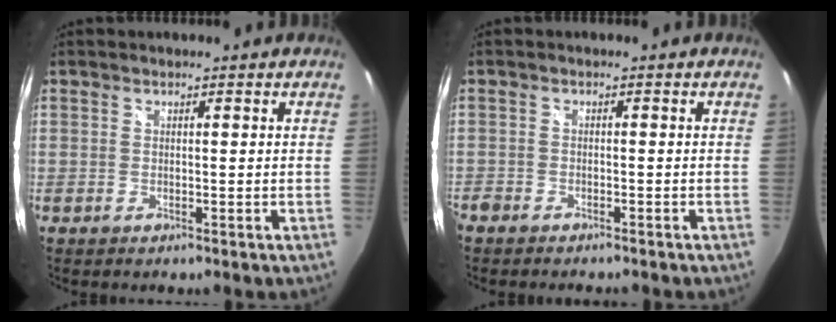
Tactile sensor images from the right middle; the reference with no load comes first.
{"total": 3.5, "force": [-3.0, 1.4, 0.8], "torque": [-0.031, -0.012, -0.054]}